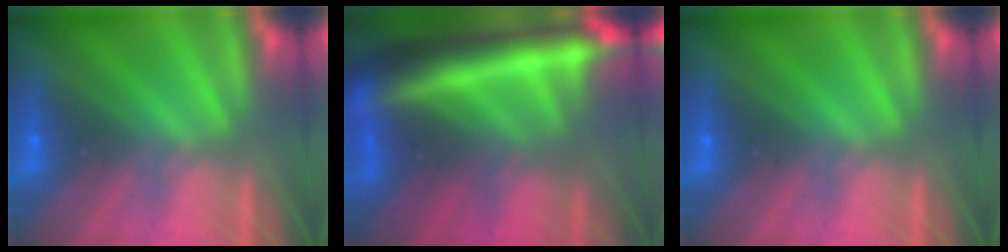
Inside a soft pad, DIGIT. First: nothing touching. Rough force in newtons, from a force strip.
{"total": 8.6}
{"total": 0.0}